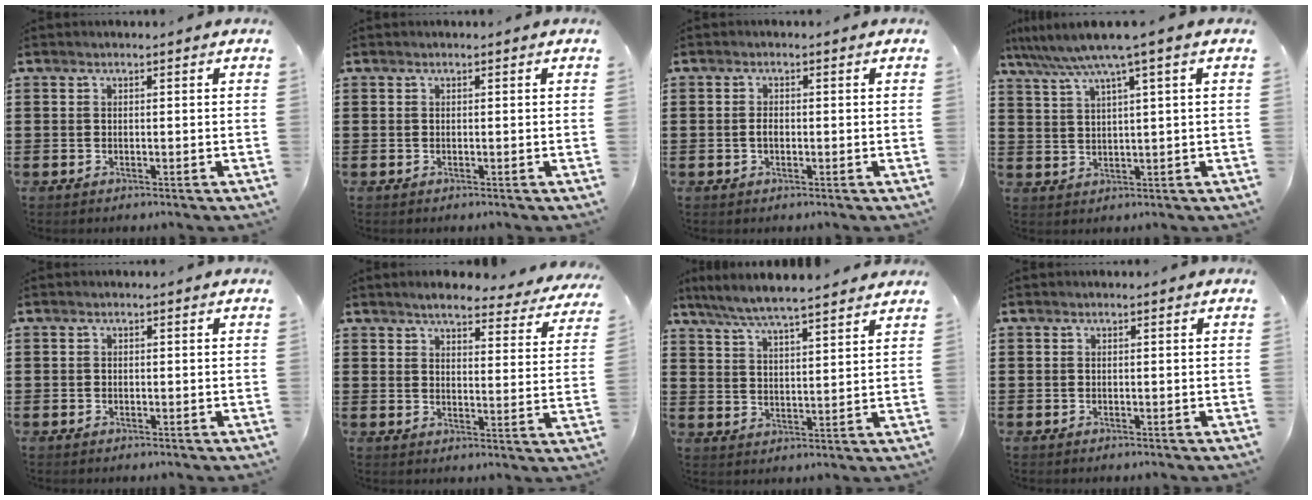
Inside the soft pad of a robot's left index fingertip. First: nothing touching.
{"total": 0.0}
{"total": 1.6, "force": [-0.4, 0.7, 1.3], "torque": [-0.034, -0.001, -0.011]}
{"total": 5.3, "force": [3.0, -0.3, 4.3], "torque": [-0.095, -0.016, 0.046]}
{"total": 0.5, "force": [-0.4, 0.3, 0.2], "torque": [-0.004, 0.001, -0.008]}
{"total": 5.2, "force": [4.7, 0.6, 2.2], "torque": [-0.053, -0.025, 0.079]}
{"total": 5.9, "force": [5.4, 0.0, 2.4], "torque": [-0.067, -0.024, 0.095]}
{"total": 0.0}